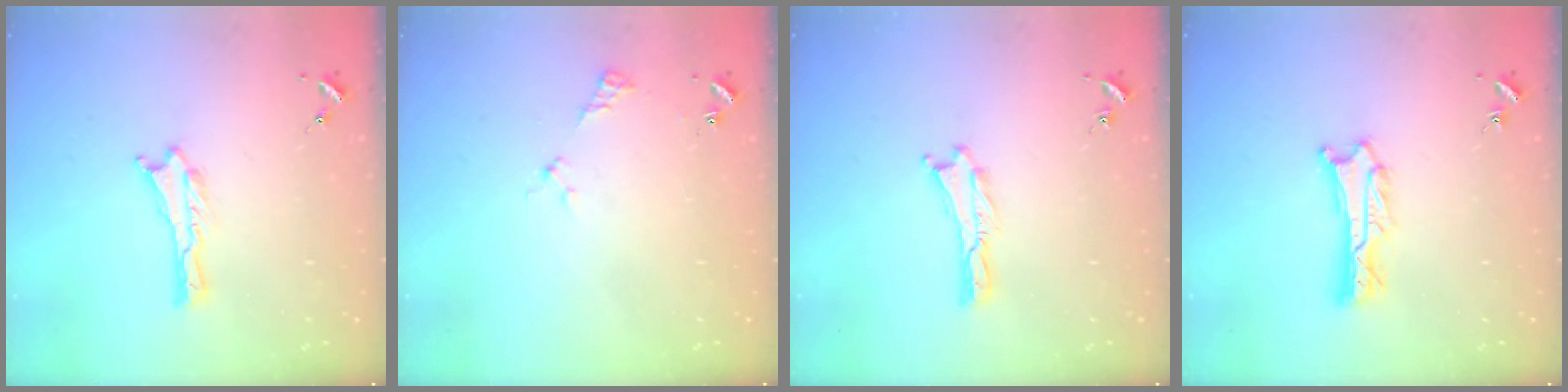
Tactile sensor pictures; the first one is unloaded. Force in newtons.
{"total": 2.5, "press": 2.5, "slide": 0.3}
{"total": 0.0}
{"total": 1.8, "press": 1.8, "slide": 0.2}